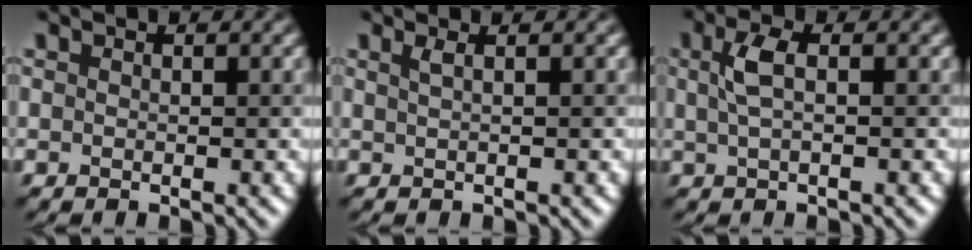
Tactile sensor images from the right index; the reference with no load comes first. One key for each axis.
{"total": 1.4, "fx": 0.6, "fy": 0.7, "fz": 1.0, "tx": -0.005, "ty": 0.008, "tz": 0.007}
{"total": 2.3, "fx": 0.5, "fy": 0.8, "fz": 2.1, "tx": -0.045, "ty": 0.012, "tz": 0.012}